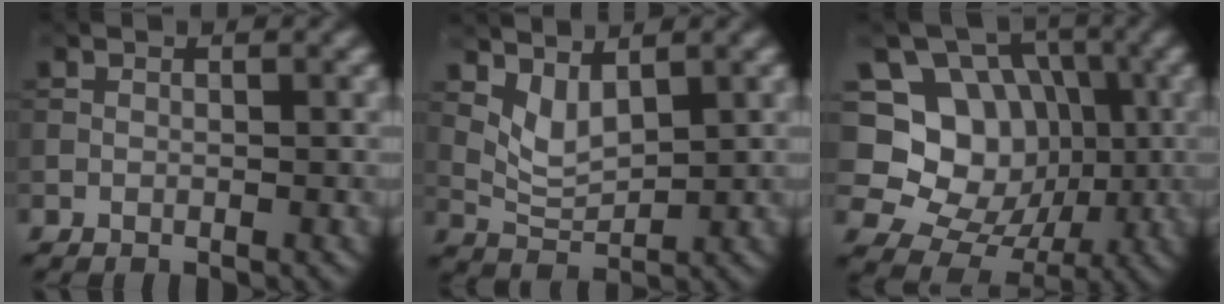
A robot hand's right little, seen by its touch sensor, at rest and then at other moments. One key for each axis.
{"total": 2.8, "fx": 1.6, "fy": 1.3, "fz": 1.8, "tx": -0.040, "ty": -0.011, "tz": 0.039}
{"total": 11.3, "fx": 0.4, "fy": 10.3, "fz": 4.6, "tx": -0.093, "ty": 0.013, "tz": -0.020}